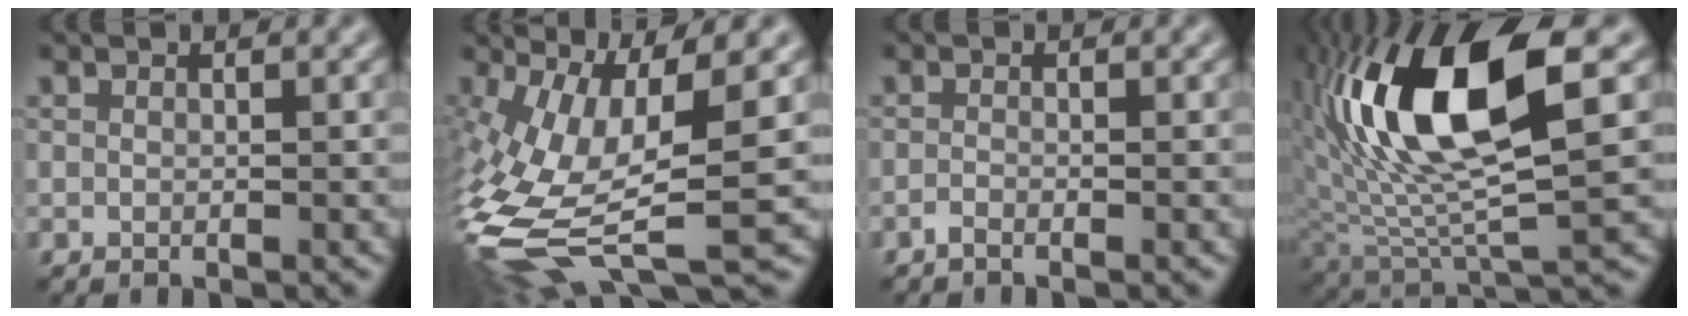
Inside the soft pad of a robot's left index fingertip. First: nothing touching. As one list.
[{"total": 13.6, "force": [-3.5, 4.7, 12.3], "torque": [-0.264, -0.021, -0.056]}, {"total": 0.6, "force": [-0.5, 0.0, 0.4], "torque": [-0.009, 0.001, -0.013]}, {"total": 12.5, "force": [3.3, 4.1, 11.4], "torque": [-0.227, 0.003, 0.064]}]